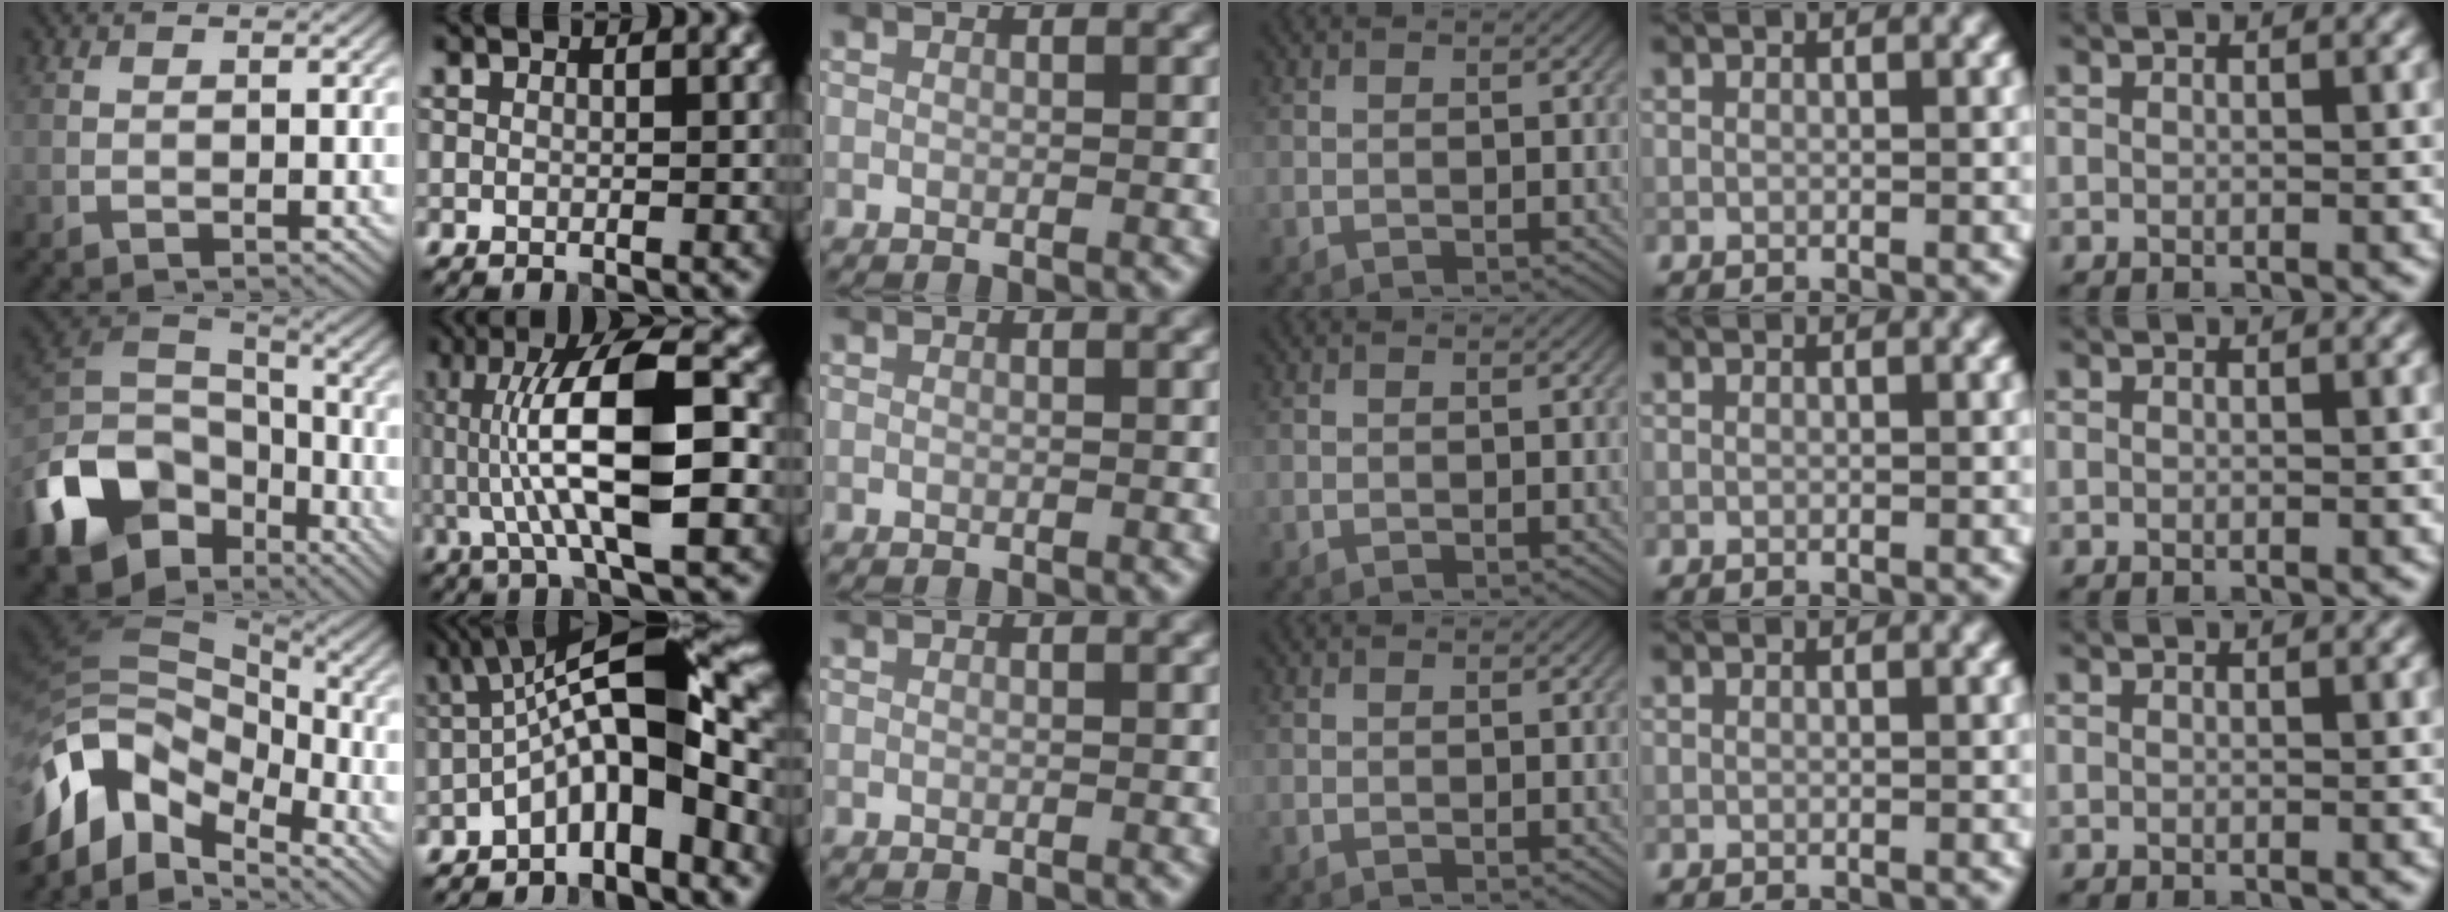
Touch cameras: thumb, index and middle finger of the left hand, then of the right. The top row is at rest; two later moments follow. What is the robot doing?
{"motion": "lift_and_place", "object": "coin"}